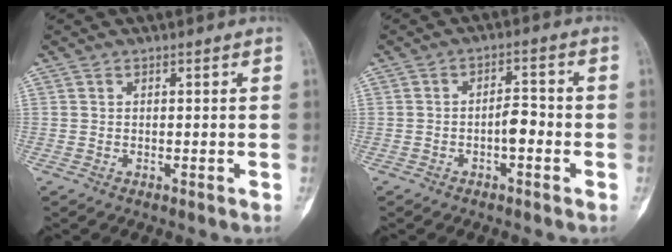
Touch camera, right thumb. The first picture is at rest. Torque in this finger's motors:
{"motor_torque": [0.92, 0.41, 0.21, -0.46, 0.09]}